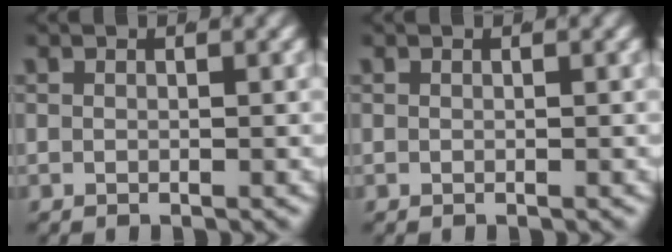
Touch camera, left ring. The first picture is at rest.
{"total": 0.0}